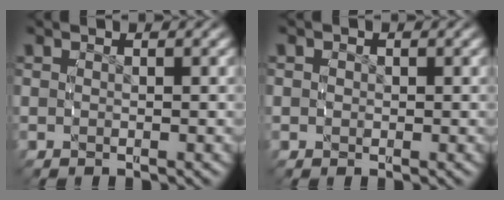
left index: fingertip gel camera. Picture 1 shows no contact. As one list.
[{"total": 1.0, "force": [0.1, 0.9, 0.4], "torque": [-0.005, 0.003, 0.000]}]